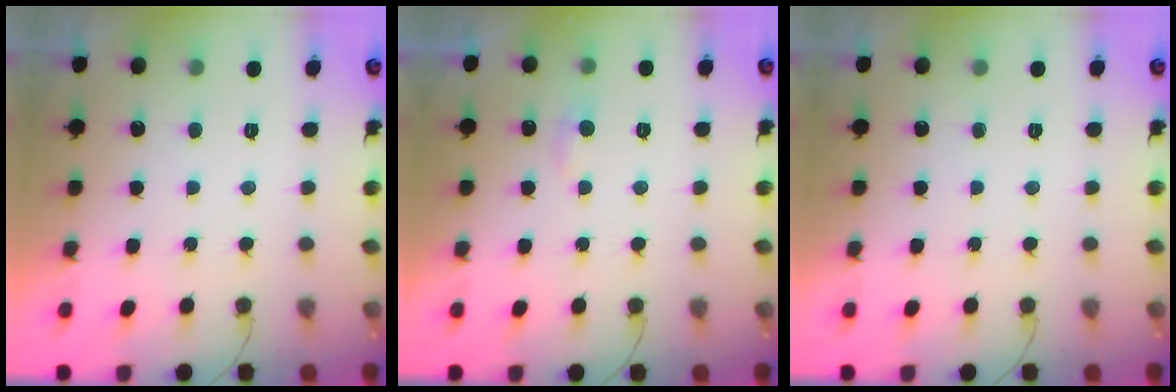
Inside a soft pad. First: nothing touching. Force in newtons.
{"total": 4.2, "press": 4.1, "slide": 0.5}
{"total": 0.0}